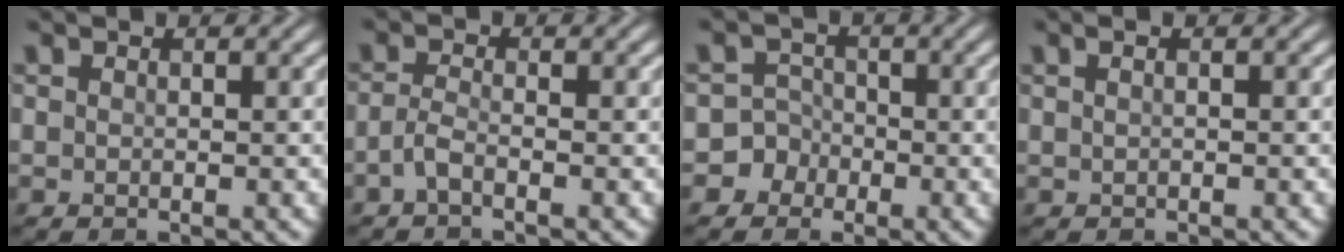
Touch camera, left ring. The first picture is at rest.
{"total": 1.6, "force": [-1.0, 0.4, 1.2], "torque": [-0.028, 0.002, -0.026]}
{"total": 3.5, "force": [-1.8, 3.1, -0.1], "torque": [0.045, 0.008, -0.043]}
{"total": 1.5, "force": [0.7, 0.7, 1.1], "torque": [-0.010, 0.000, -0.002]}